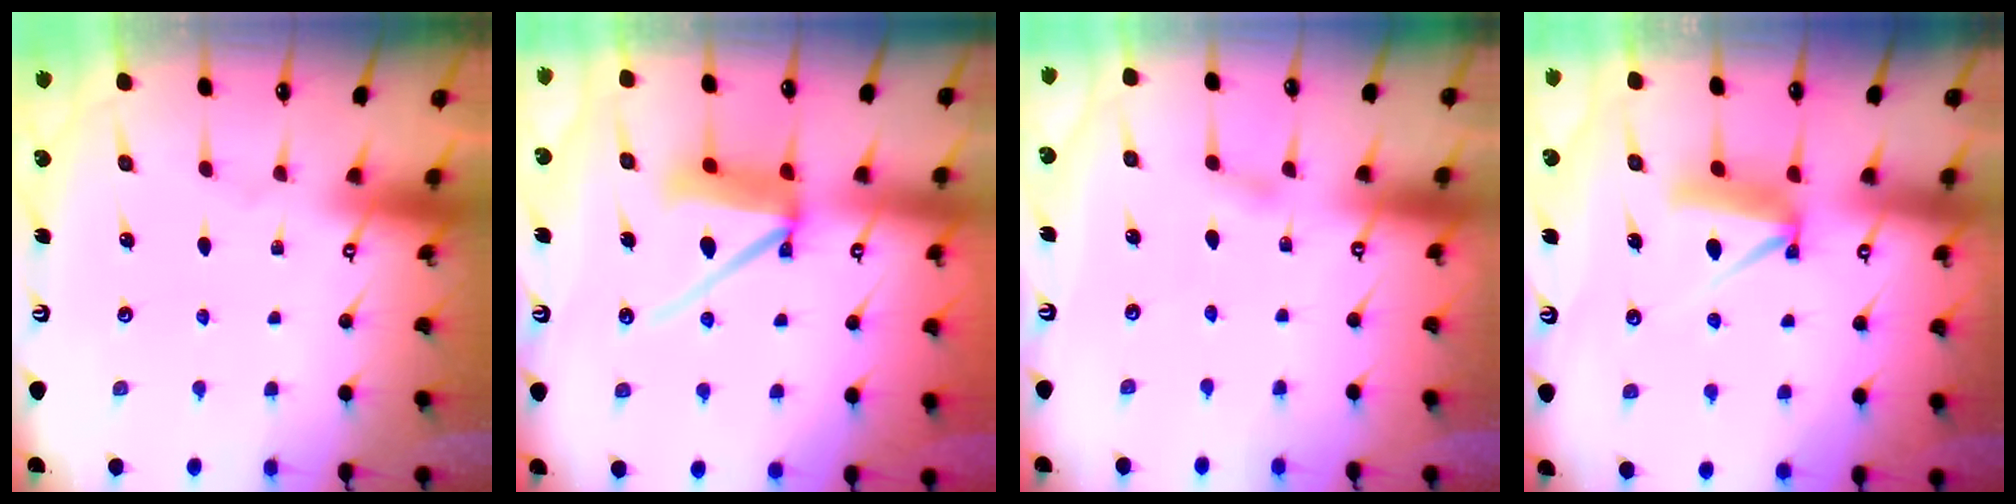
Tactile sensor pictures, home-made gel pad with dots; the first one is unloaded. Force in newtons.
{"total": 10.6, "press": 10.5, "slide": 1.4}
{"total": 2.2, "press": 2.2, "slide": 0.3}
{"total": 7.4, "press": 7.4, "slide": 0.7}